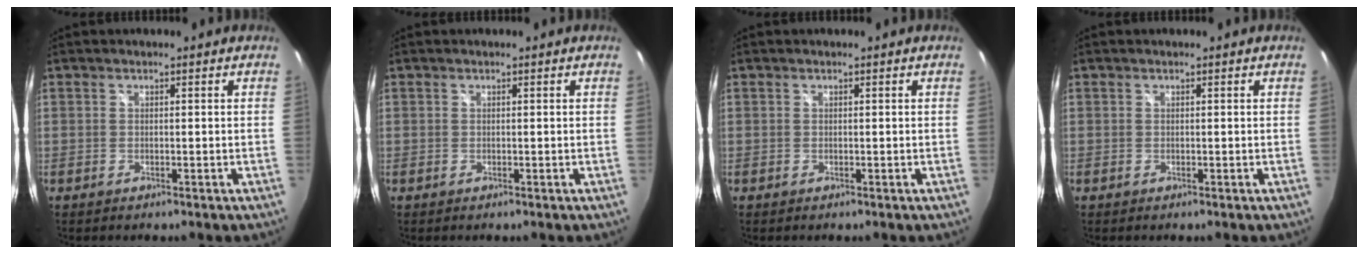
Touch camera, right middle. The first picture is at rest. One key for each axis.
{"total": 0.0}
{"total": 0.0}
{"total": 0.0}